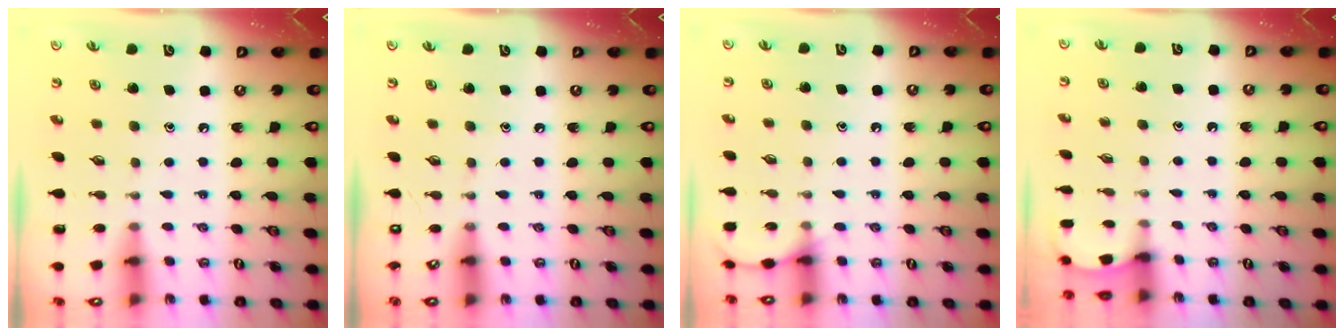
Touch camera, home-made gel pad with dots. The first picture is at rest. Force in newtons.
{"total": 0.0}
{"total": 6.7, "press": 6.6, "slide": 0.8}
{"total": 1.2, "press": 1.2, "slide": 0.1}